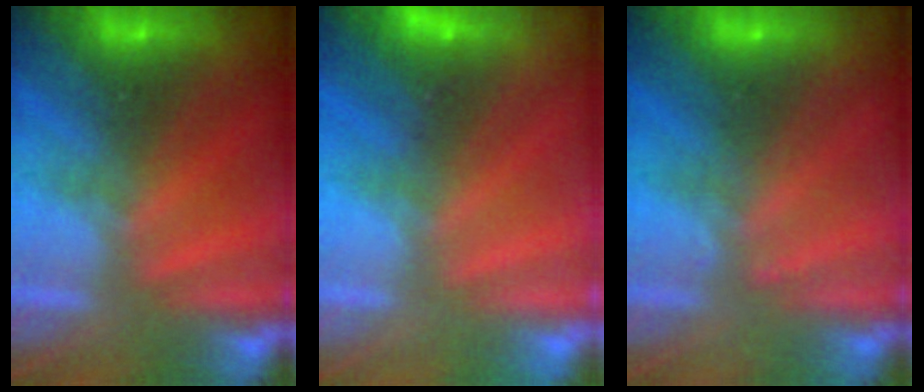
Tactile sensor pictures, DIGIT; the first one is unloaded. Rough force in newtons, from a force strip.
{"total": 2.3}
{"total": 1.8}